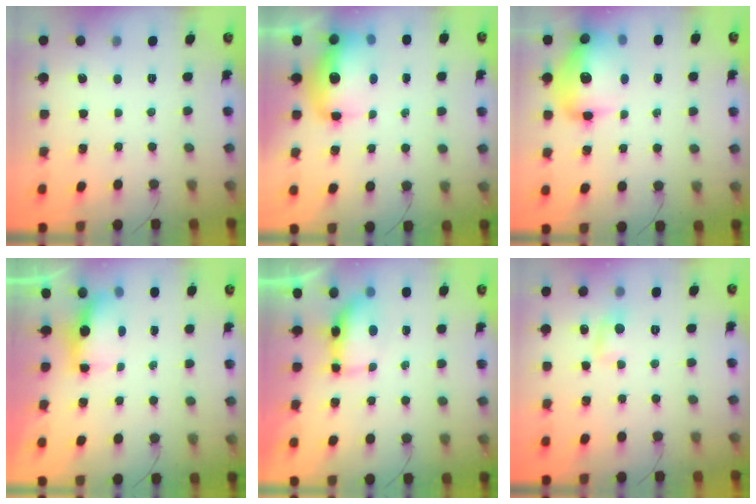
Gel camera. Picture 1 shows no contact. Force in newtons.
{"total": 12.8, "press": 12.5, "slide": 2.8}
{"total": 15.6, "press": 15.0, "slide": 4.2}
{"total": 6.5, "press": 6.4, "slide": 0.4}
{"total": 8.8, "press": 7.8, "slide": 3.9}
{"total": 5.5, "press": 5.2, "slide": 1.7}